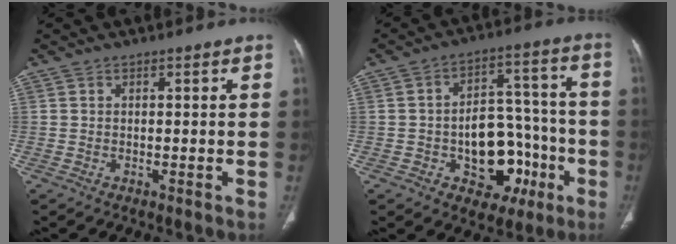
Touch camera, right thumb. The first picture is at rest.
{"total": 14.7, "force": [-4.8, 9.9, 9.7], "torque": [-0.087, 0.052, -0.061]}